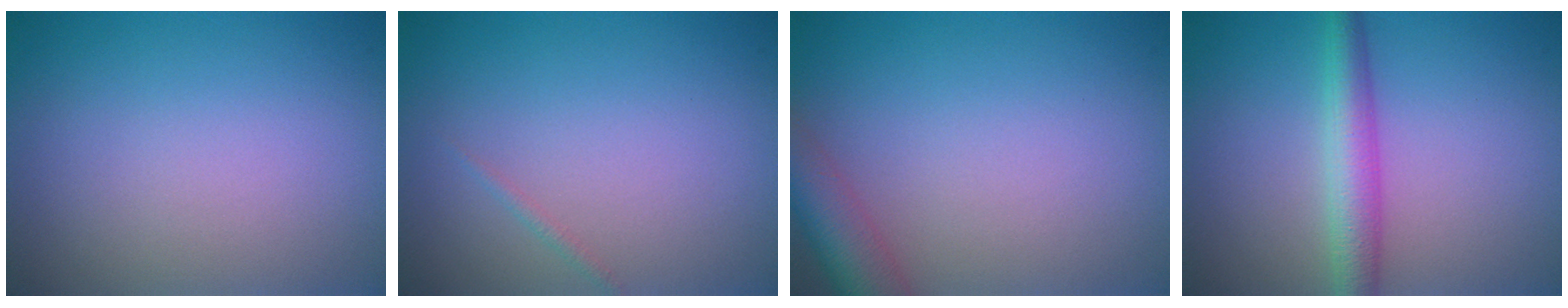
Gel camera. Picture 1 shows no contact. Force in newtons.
{"total": 0.6, "press": 0.6, "slide": 0.0}
{"total": 4.3, "press": 4.3, "slide": 0.3}
{"total": 3.7, "press": 3.7, "slide": 0.1}